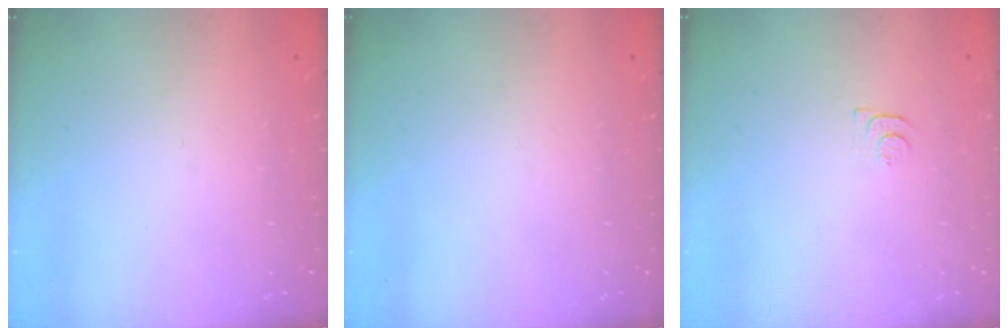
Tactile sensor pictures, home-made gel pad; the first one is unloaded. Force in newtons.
{"total": 0.0}
{"total": 7.2, "press": 7.1, "slide": 0.8}